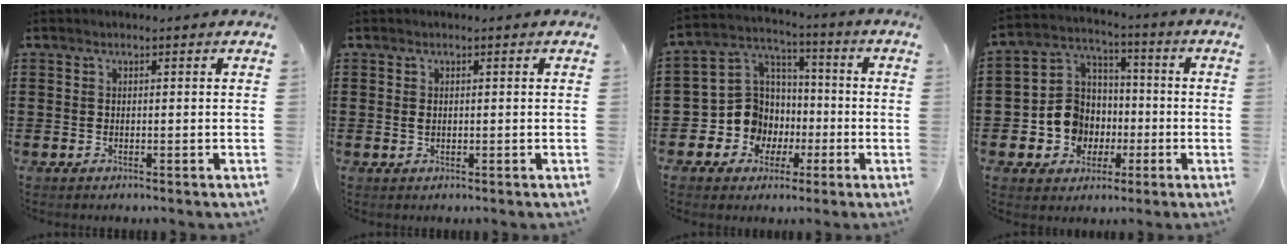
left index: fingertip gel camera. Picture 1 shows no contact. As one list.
[{"total": 0.7, "force": [0.0, 0.5, 0.6], "torque": [-0.014, 0.001, 0.000]}, {"total": 10.2, "force": [-2.3, 9.5, 2.9], "torque": [-0.111, 0.009, -0.039]}, {"total": 9.3, "force": [-1.7, 8.6, 2.9], "torque": [-0.105, 0.010, -0.029]}]